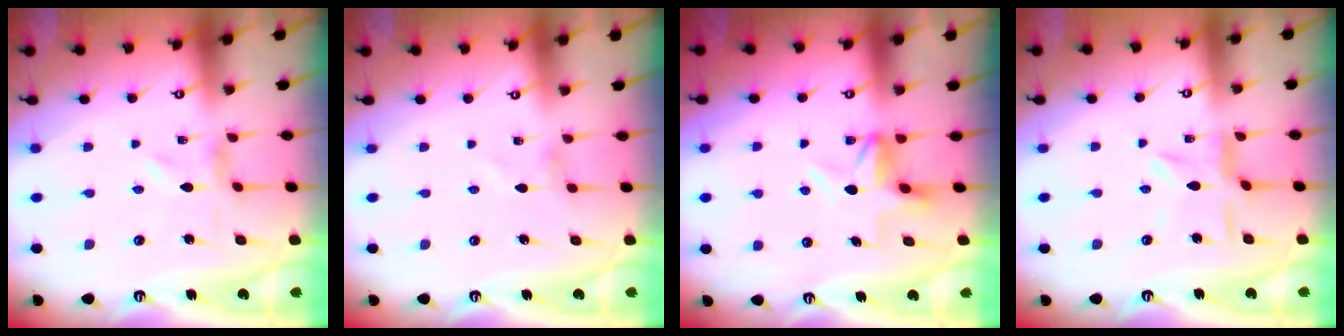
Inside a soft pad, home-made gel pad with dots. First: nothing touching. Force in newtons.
{"total": 0.0}
{"total": 5.3, "press": 5.1, "slide": 1.2}
{"total": 5.6, "press": 5.6, "slide": 0.5}